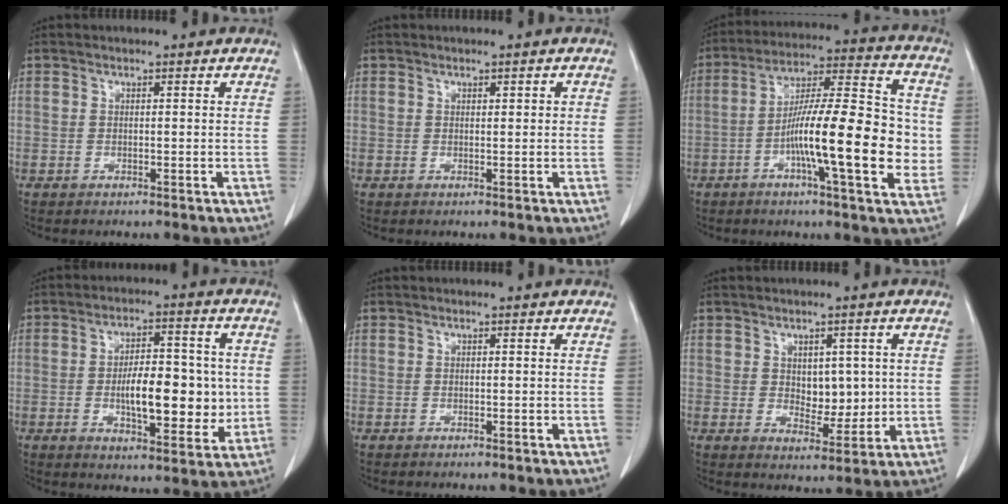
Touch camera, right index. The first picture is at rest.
{"total": 0.9, "force": [0.3, 0.3, 0.8], "torque": [-0.015, 0.006, 0.006]}
{"total": 17.8, "force": [-3.2, 2.6, 17.3], "torque": [-0.276, 0.012, -0.055]}
{"total": 11.8, "force": [-0.9, 4.6, 10.9], "torque": [-0.173, 0.007, -0.010]}
{"total": 0.0}
{"total": 5.2, "force": [0.8, 3.2, 4.1], "torque": [-0.054, -0.004, 0.024]}